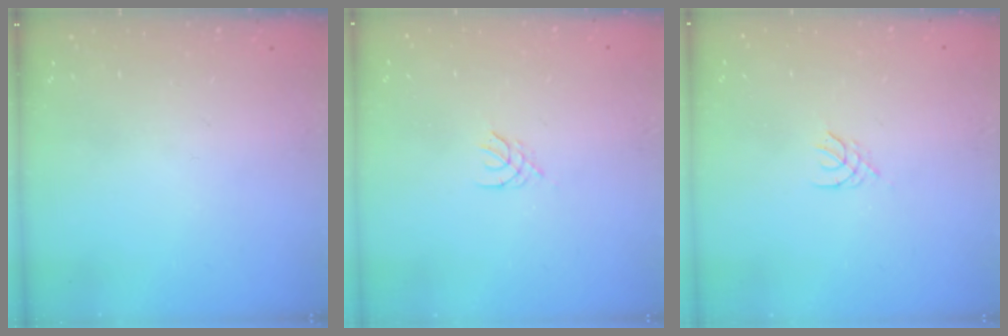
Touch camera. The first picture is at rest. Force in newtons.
{"total": 2.1, "press": 2.0, "slide": 0.5}
{"total": 2.1, "press": 2.0, "slide": 0.5}